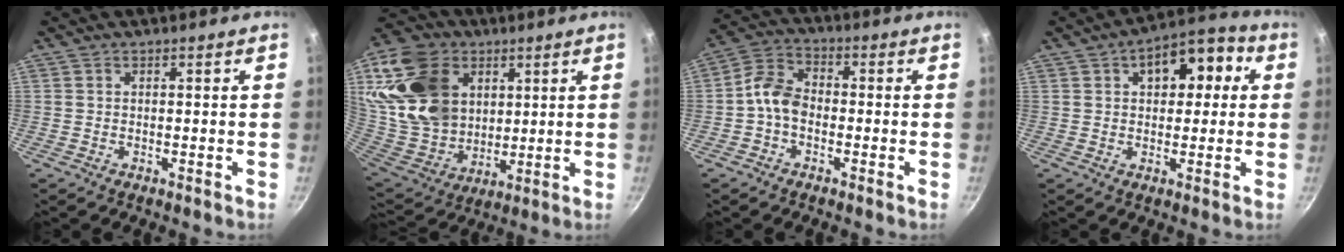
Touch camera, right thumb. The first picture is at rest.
{"total": 22.9, "force": [8.0, 17.2, 12.9], "torque": [-0.230, -0.028, 0.161]}
{"total": 6.7, "force": [-1.5, 4.8, 4.4], "torque": [-0.075, 0.029, -0.044]}
{"total": 11.7, "force": [3.1, 7.2, 8.7], "torque": [-0.083, 0.027, 0.033]}